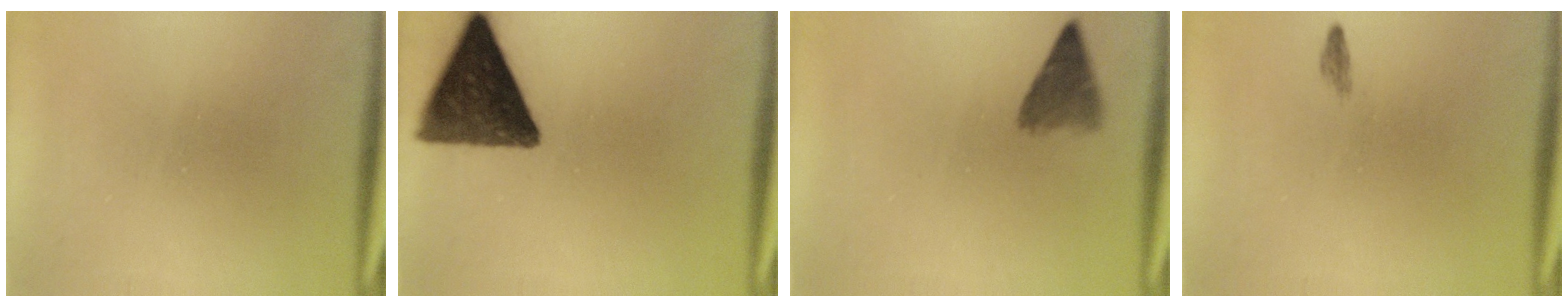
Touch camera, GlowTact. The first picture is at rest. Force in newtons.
{"total": 13.8}
{"total": 4.6}
{"total": 0.5}